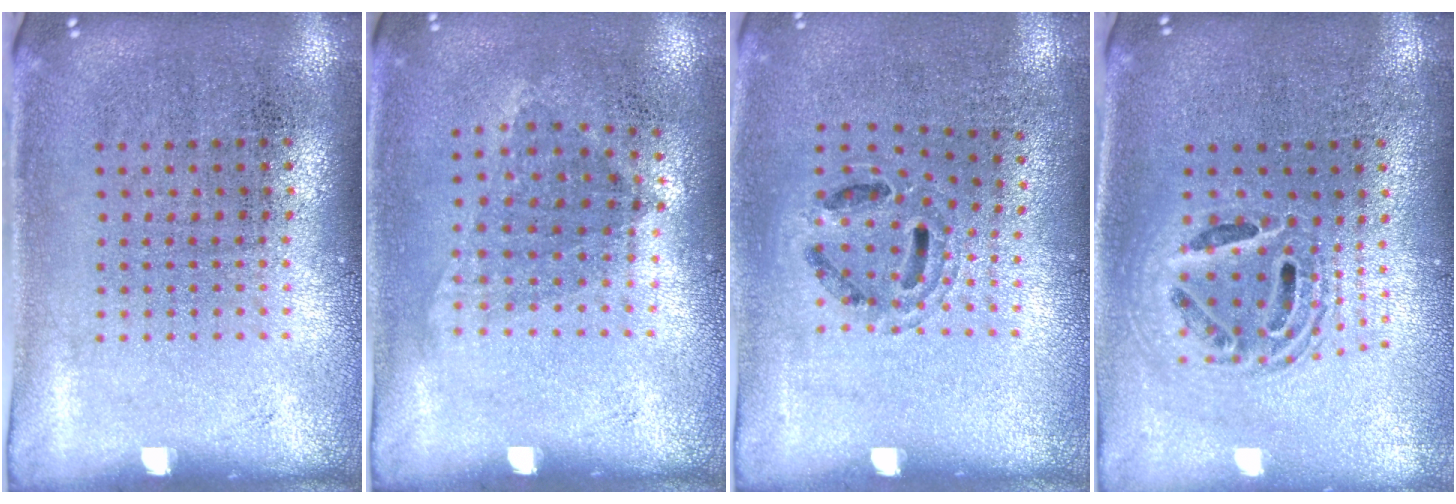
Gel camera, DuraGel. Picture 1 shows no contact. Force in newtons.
{"total": 0.9, "press": 0.7, "slide": 0.6}
{"total": 0.8, "press": 0.8, "slide": 0.2}
{"total": 1.8, "press": 1.5, "slide": 1.0}